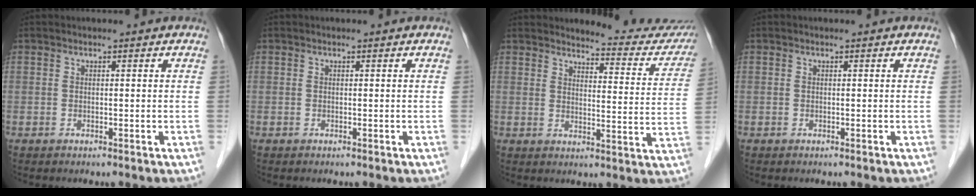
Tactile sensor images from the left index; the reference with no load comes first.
{"total": 0.0}
{"total": 14.2, "force": [13.8, 2.0, 2.5], "torque": [-0.008, -0.072, 0.139]}
{"total": 0.0}